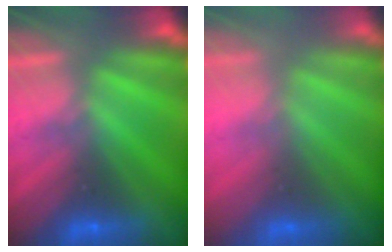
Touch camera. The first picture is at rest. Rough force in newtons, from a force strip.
{"total": 2.9}